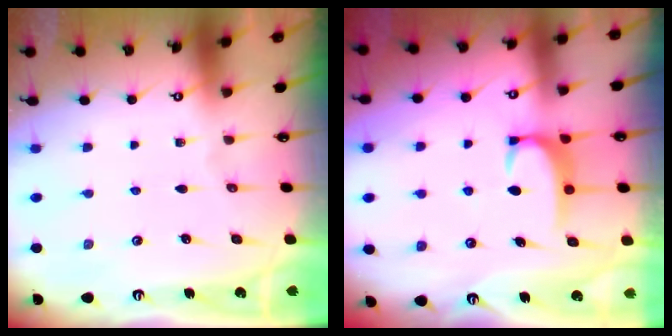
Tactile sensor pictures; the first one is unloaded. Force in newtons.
{"total": 2.6, "press": 2.6, "slide": 0.4}